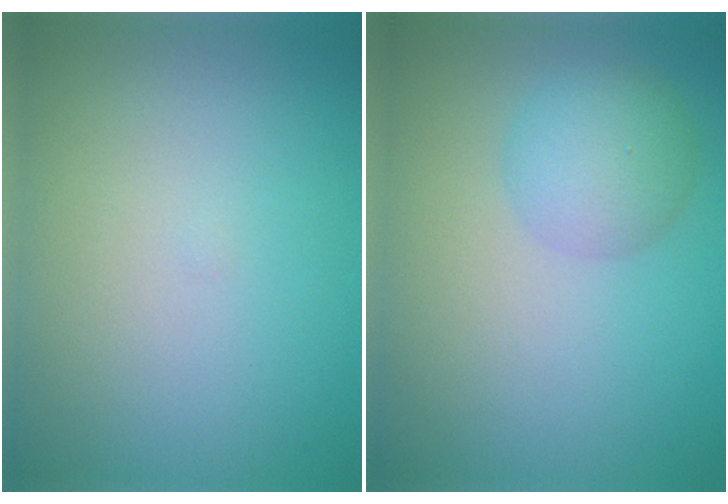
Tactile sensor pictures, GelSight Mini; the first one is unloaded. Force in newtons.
{"total": 3.3, "press": 3.3, "slide": 0.0}